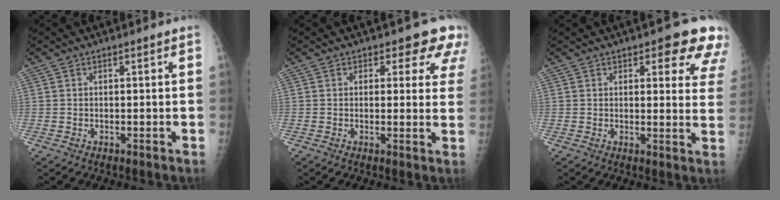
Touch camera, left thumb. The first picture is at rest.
{"total": 7.3, "force": [5.4, 3.9, 2.9], "torque": [0.014, -0.023, 0.040]}
{"total": 10.6, "force": [6.9, 4.2, 6.8], "torque": [-0.030, -0.034, 0.067]}